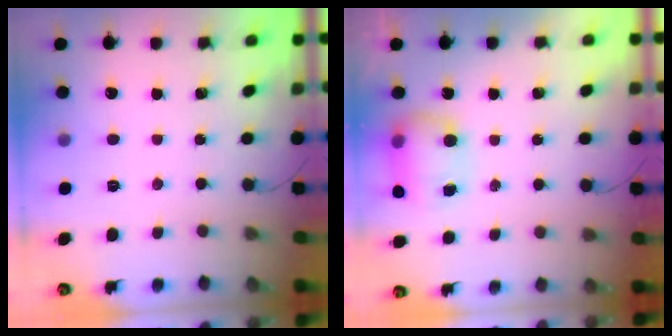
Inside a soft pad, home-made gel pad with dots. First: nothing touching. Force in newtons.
{"total": 8.0, "press": 8.0, "slide": 0.5}